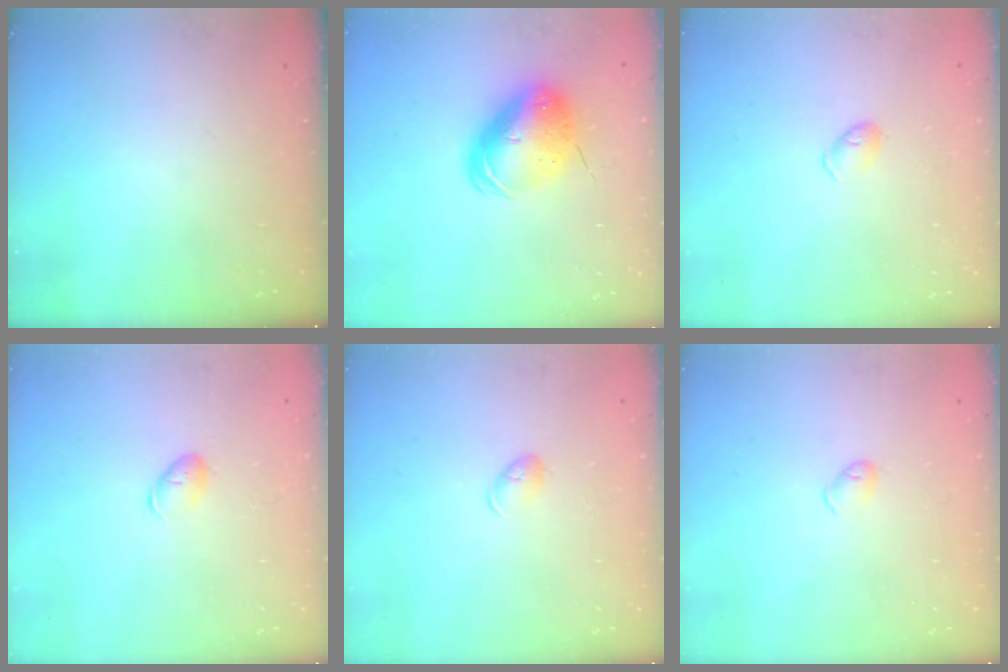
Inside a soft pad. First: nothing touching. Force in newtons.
{"total": 11.4, "press": 11.1, "slide": 2.6}
{"total": 3.1, "press": 3.1, "slide": 0.6}
{"total": 5.9, "press": 5.8, "slide": 1.0}
{"total": 5.1, "press": 4.9, "slide": 1.0}
{"total": 3.9, "press": 3.9, "slide": 0.7}